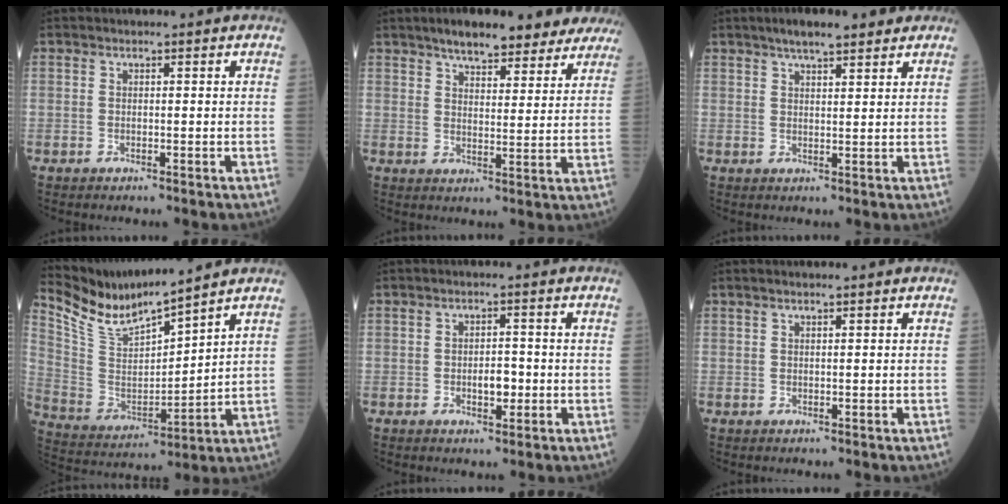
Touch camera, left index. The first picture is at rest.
{"total": 14.3, "force": [12.1, 3.9, 6.6], "torque": [-0.067, 0.013, 0.149]}
{"total": 6.0, "force": [4.5, 1.4, 3.8], "torque": [-0.058, 0.021, 0.069]}
{"total": 11.2, "force": [10.5, -0.1, 3.7], "torque": [-0.096, -0.003, 0.221]}
{"total": 2.9, "force": [-1.1, 1.3, 2.3], "torque": [-0.037, -0.003, -0.015]}
{"total": 0.6, "force": [0.4, 0.0, 0.5], "torque": [-0.012, 0.006, 0.009]}